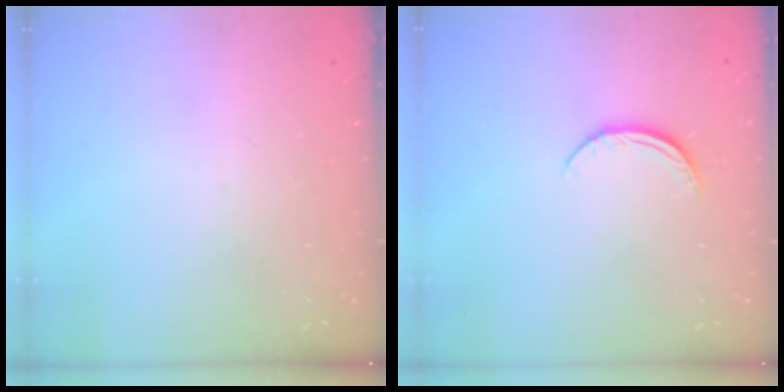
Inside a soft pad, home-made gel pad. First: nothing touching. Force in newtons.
{"total": 7.2, "press": 7.1, "slide": 0.8}